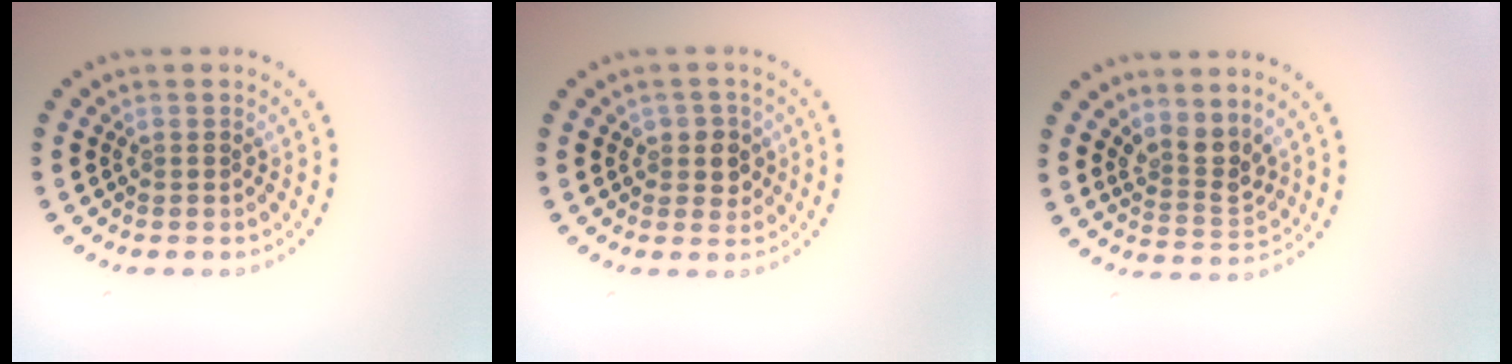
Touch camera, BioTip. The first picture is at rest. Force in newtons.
{"total": 2.0, "press": 1.8, "slide": 0.7}
{"total": 2.7, "press": 2.0, "slide": 1.9}